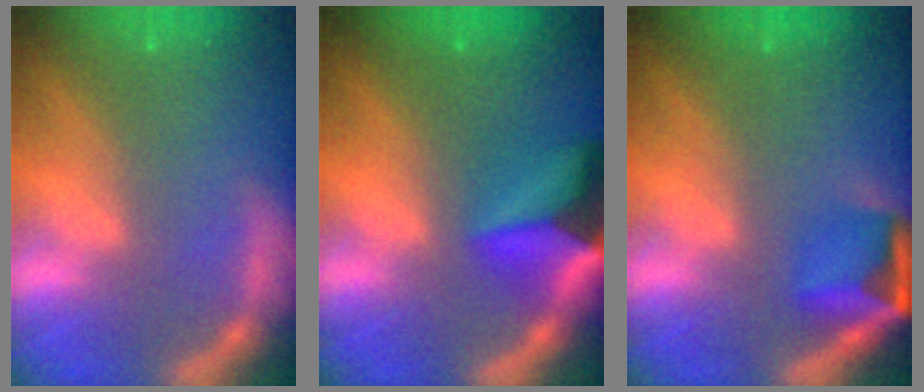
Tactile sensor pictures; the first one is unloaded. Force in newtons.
{"total": 9.0}
{"total": 5.4}